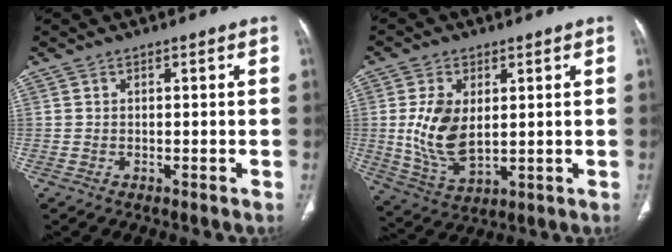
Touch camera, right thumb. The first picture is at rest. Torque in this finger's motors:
{"motor_torque": [-0.28, 0.71, 1.31, 0.27, 0.13]}